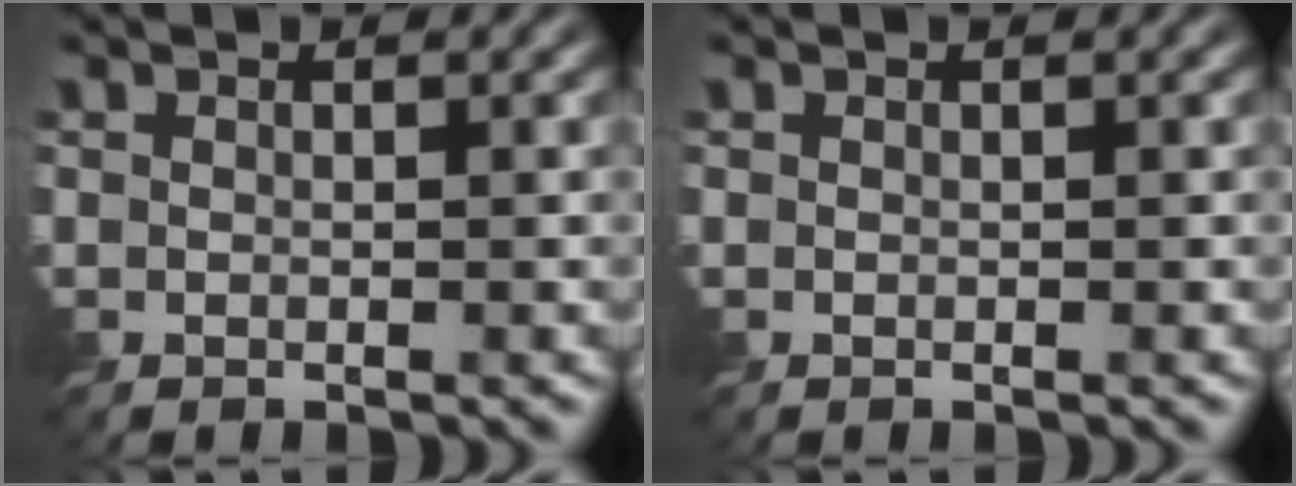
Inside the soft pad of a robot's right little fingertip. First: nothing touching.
{"total": 0.0}